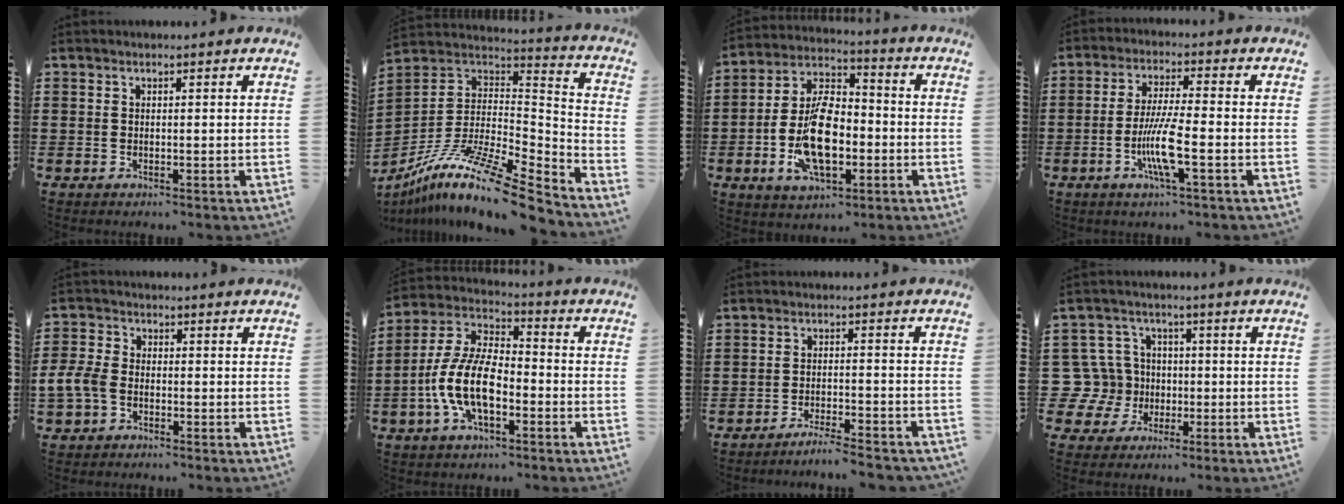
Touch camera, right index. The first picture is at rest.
{"total": 14.0, "force": [-9.9, 2.5, 9.6], "torque": [-0.184, 0.011, -0.186]}
{"total": 12.4, "force": [-3.2, 6.7, 10.0], "torque": [-0.212, 0.001, -0.061]}
{"total": 7.9, "force": [-2.5, 1.1, 7.4], "torque": [-0.156, -0.014, -0.053]}
{"total": 4.4, "force": [-2.0, 2.9, 2.6], "torque": [-0.077, -0.002, -0.045]}
{"total": 10.9, "force": [-4.0, 5.0, 8.9], "torque": [-0.219, -0.004, -0.083]}
{"total": 3.7, "force": [-3.6, -0.3, 0.9], "torque": [-0.018, -0.003, -0.074]}
{"total": 9.0, "force": [-0.6, 8.6, 2.6], "torque": [-0.122, 0.010, -0.010]}